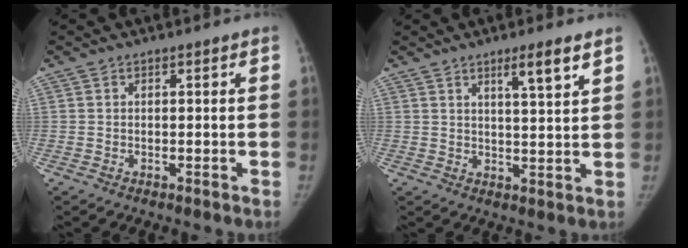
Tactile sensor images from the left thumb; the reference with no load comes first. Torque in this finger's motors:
{"motor_torque": [0.04, 0.14, 0.63, -0.39, 0.12]}